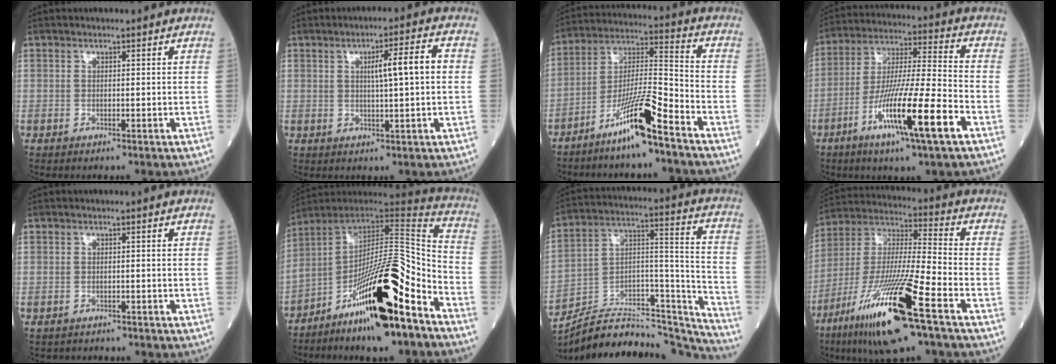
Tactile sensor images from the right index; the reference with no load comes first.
{"total": 6.0, "force": [0.8, 0.2, 5.9], "torque": [-0.095, 0.009, 0.012]}
{"total": 11.8, "force": [-7.9, 0.3, 8.7], "torque": [-0.168, -0.005, -0.149]}
{"total": 16.0, "force": [-7.2, 0.1, 14.3], "torque": [-0.270, -0.020, -0.129]}
{"total": 2.2, "force": [-2.0, 0.9, 0.1], "torque": [-0.007, -0.001, -0.028]}
{"total": 21.9, "force": [-12.0, 3.6, 18.0], "torque": [-0.258, 0.006, -0.194]}
{"total": 25.8, "force": [-24.6, 4.0, 6.5], "torque": [-0.087, 0.040, -0.371]}
{"total": 20.5, "force": [-10.6, 1.0, 17.5], "torque": [-0.363, -0.047, -0.198]}